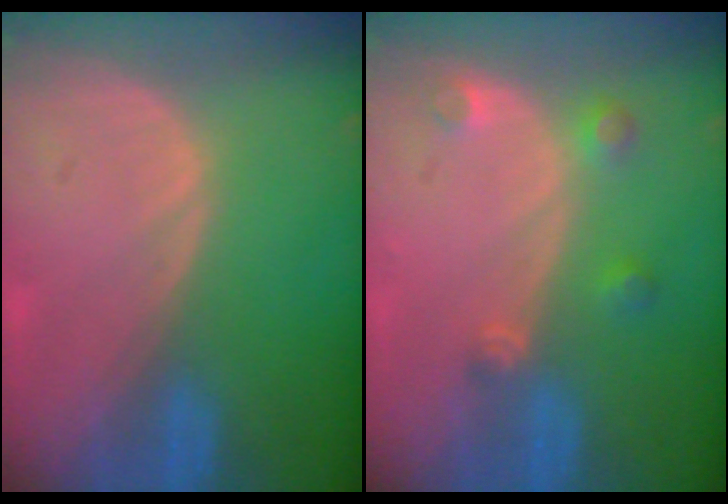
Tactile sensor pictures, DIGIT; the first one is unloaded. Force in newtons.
{"total": 3.2, "press": 2.9, "slide": 1.3}